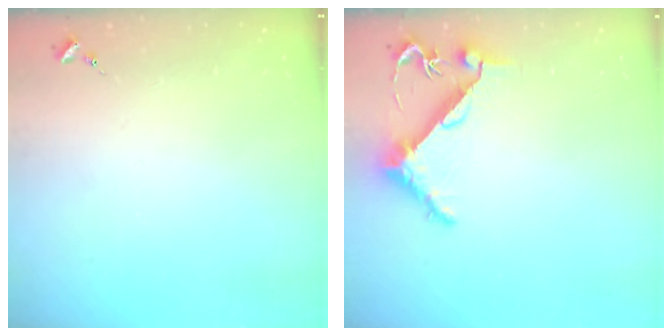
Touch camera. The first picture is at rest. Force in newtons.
{"total": 6.3, "press": 6.3, "slide": 0.6}